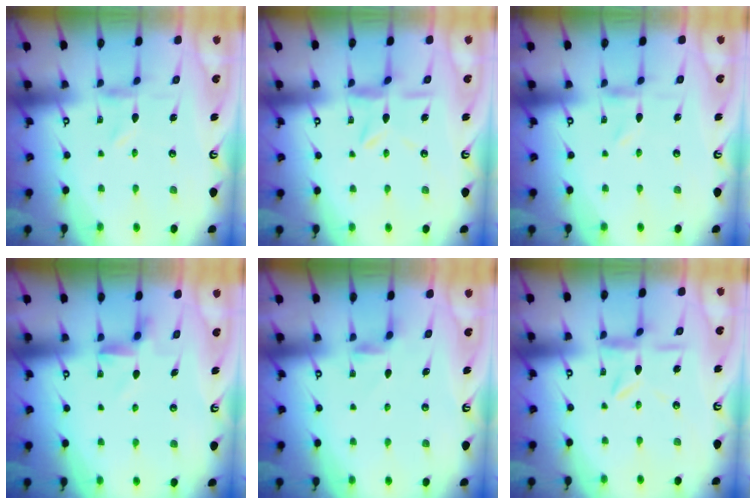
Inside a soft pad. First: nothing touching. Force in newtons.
{"total": 8.0, "press": 7.9, "slide": 0.8}
{"total": 0.0}
{"total": 3.4, "press": 3.3, "slide": 0.9}
{"total": 3.7, "press": 3.7, "slide": 0.6}
{"total": 6.0, "press": 6.0, "slide": 0.6}